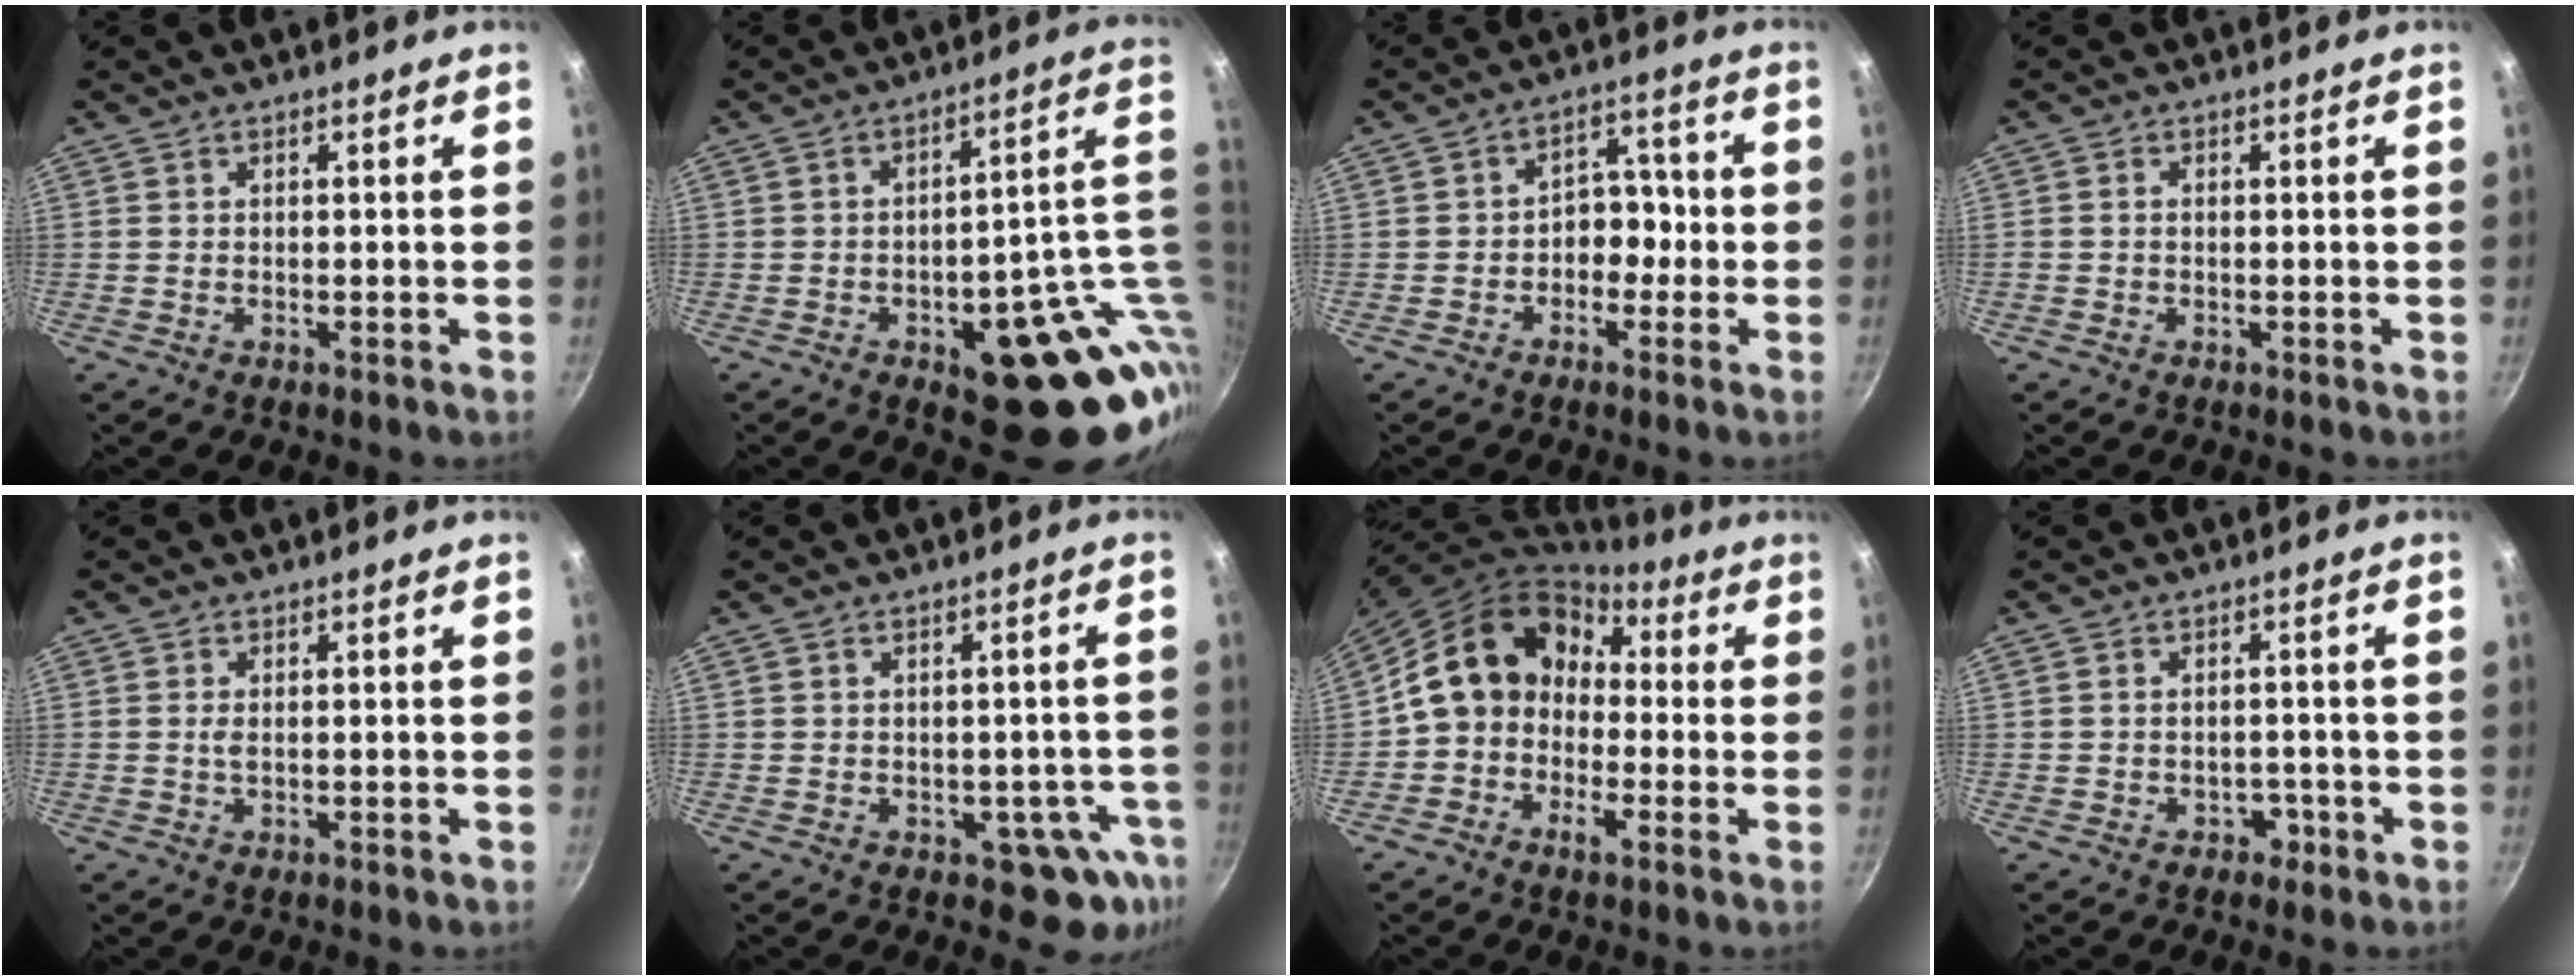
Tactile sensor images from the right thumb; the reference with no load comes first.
{"total": 22.1, "force": [-3.4, 11.2, 18.7], "torque": [-0.150, 0.015, -0.029]}
{"total": 5.9, "force": [-1.3, 4.5, 3.7], "torque": [0.003, 0.031, -0.027]}
{"total": 0.8, "force": [-0.2, 0.6, 0.4], "torque": [-0.007, 0.002, -0.005]}
{"total": 1.0, "force": [0.0, 0.4, 0.9], "torque": [-0.019, 0.000, 0.000]}
{"total": 6.8, "force": [-2.3, 4.6, 4.4], "torque": [-0.003, 0.032, -0.015]}
{"total": 13.7, "force": [0.4, 10.5, 8.8], "torque": [-0.146, 0.047, -0.016]}
{"total": 2.3, "force": [-1.2, 1.7, 1.0], "torque": [0.002, 0.016, -0.007]}